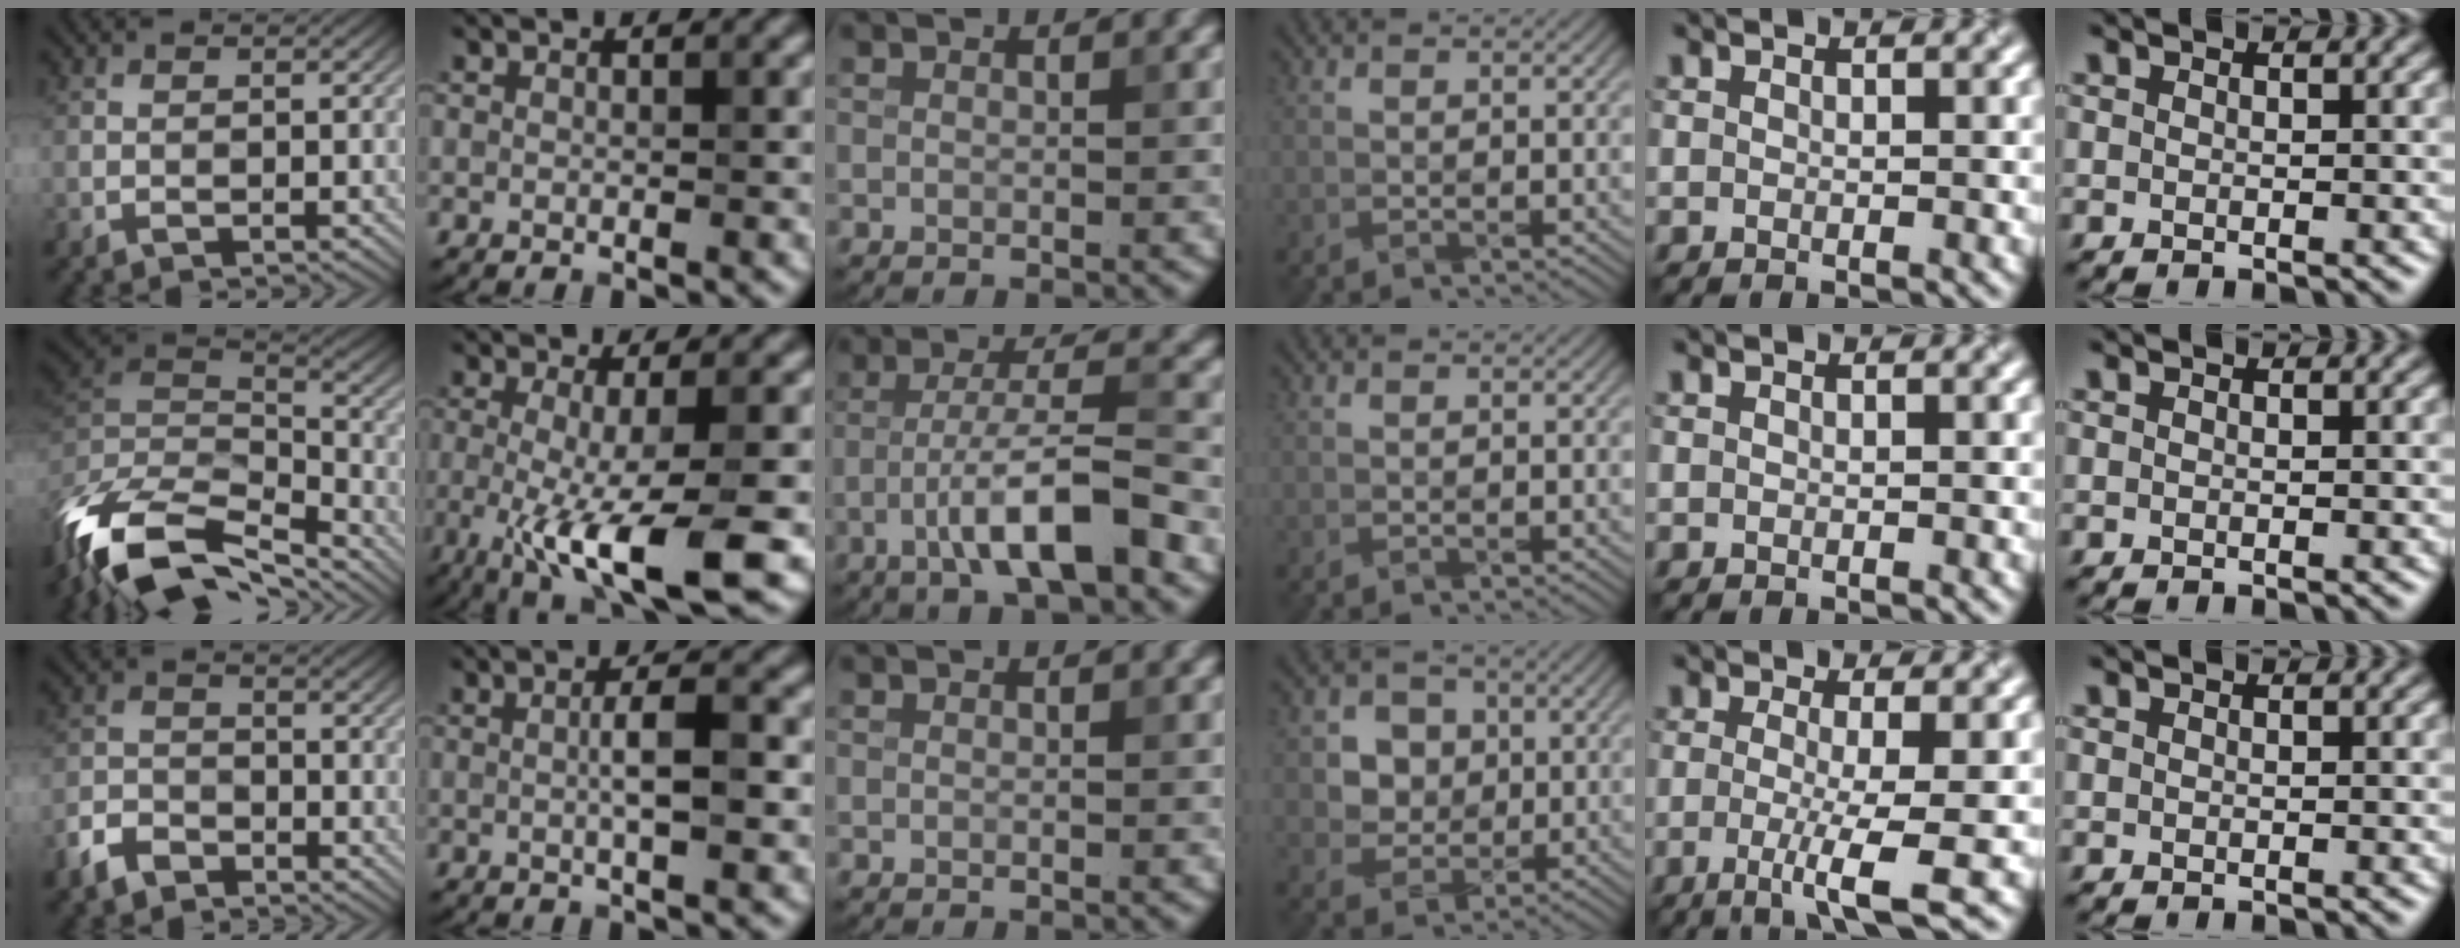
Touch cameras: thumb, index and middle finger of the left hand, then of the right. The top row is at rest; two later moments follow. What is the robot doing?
{"motion": "wrap", "object": "tissue paper"}